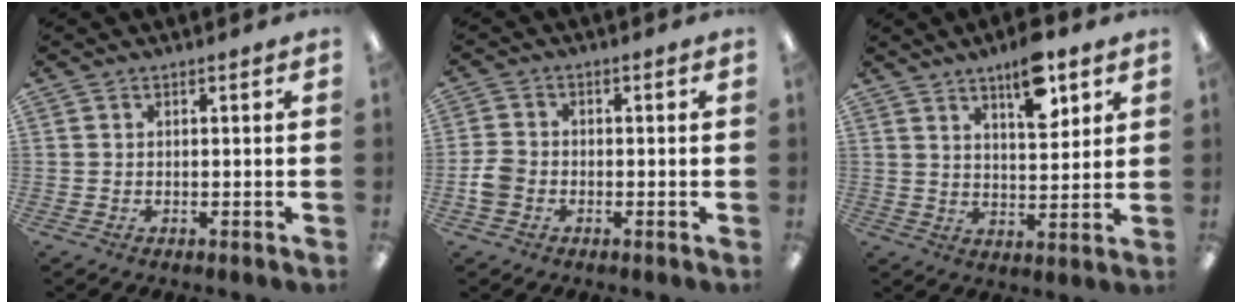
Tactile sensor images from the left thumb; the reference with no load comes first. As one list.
[{"total": 4.3, "force": [-1.5, 3.4, 2.1], "torque": [-0.040, 0.010, -0.027]}, {"total": 10.5, "force": [6.7, 3.9, 7.0], "torque": [-0.094, -0.036, 0.110]}]